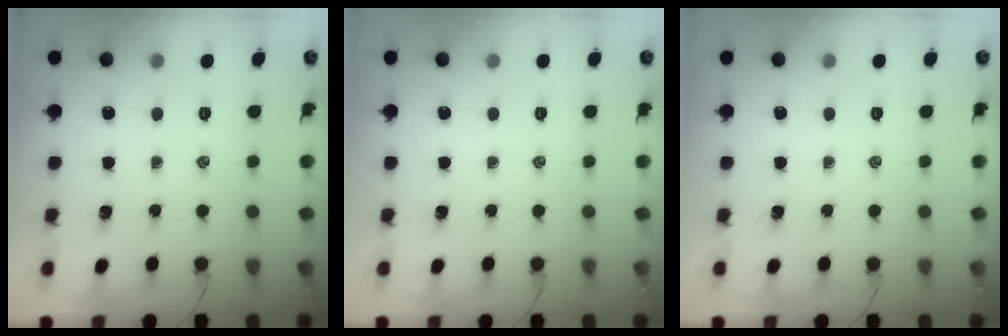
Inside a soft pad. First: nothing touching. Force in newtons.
{"total": 0.0}
{"total": 0.0}